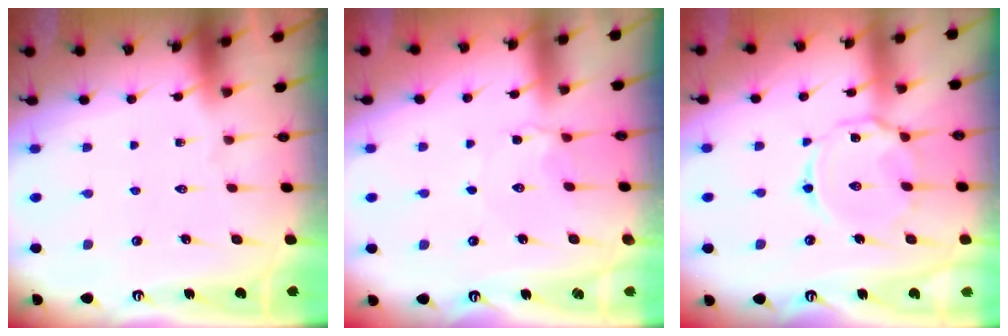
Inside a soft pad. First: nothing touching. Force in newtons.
{"total": 2.5, "press": 2.5, "slide": 0.2}
{"total": 9.1, "press": 9.1, "slide": 0.7}